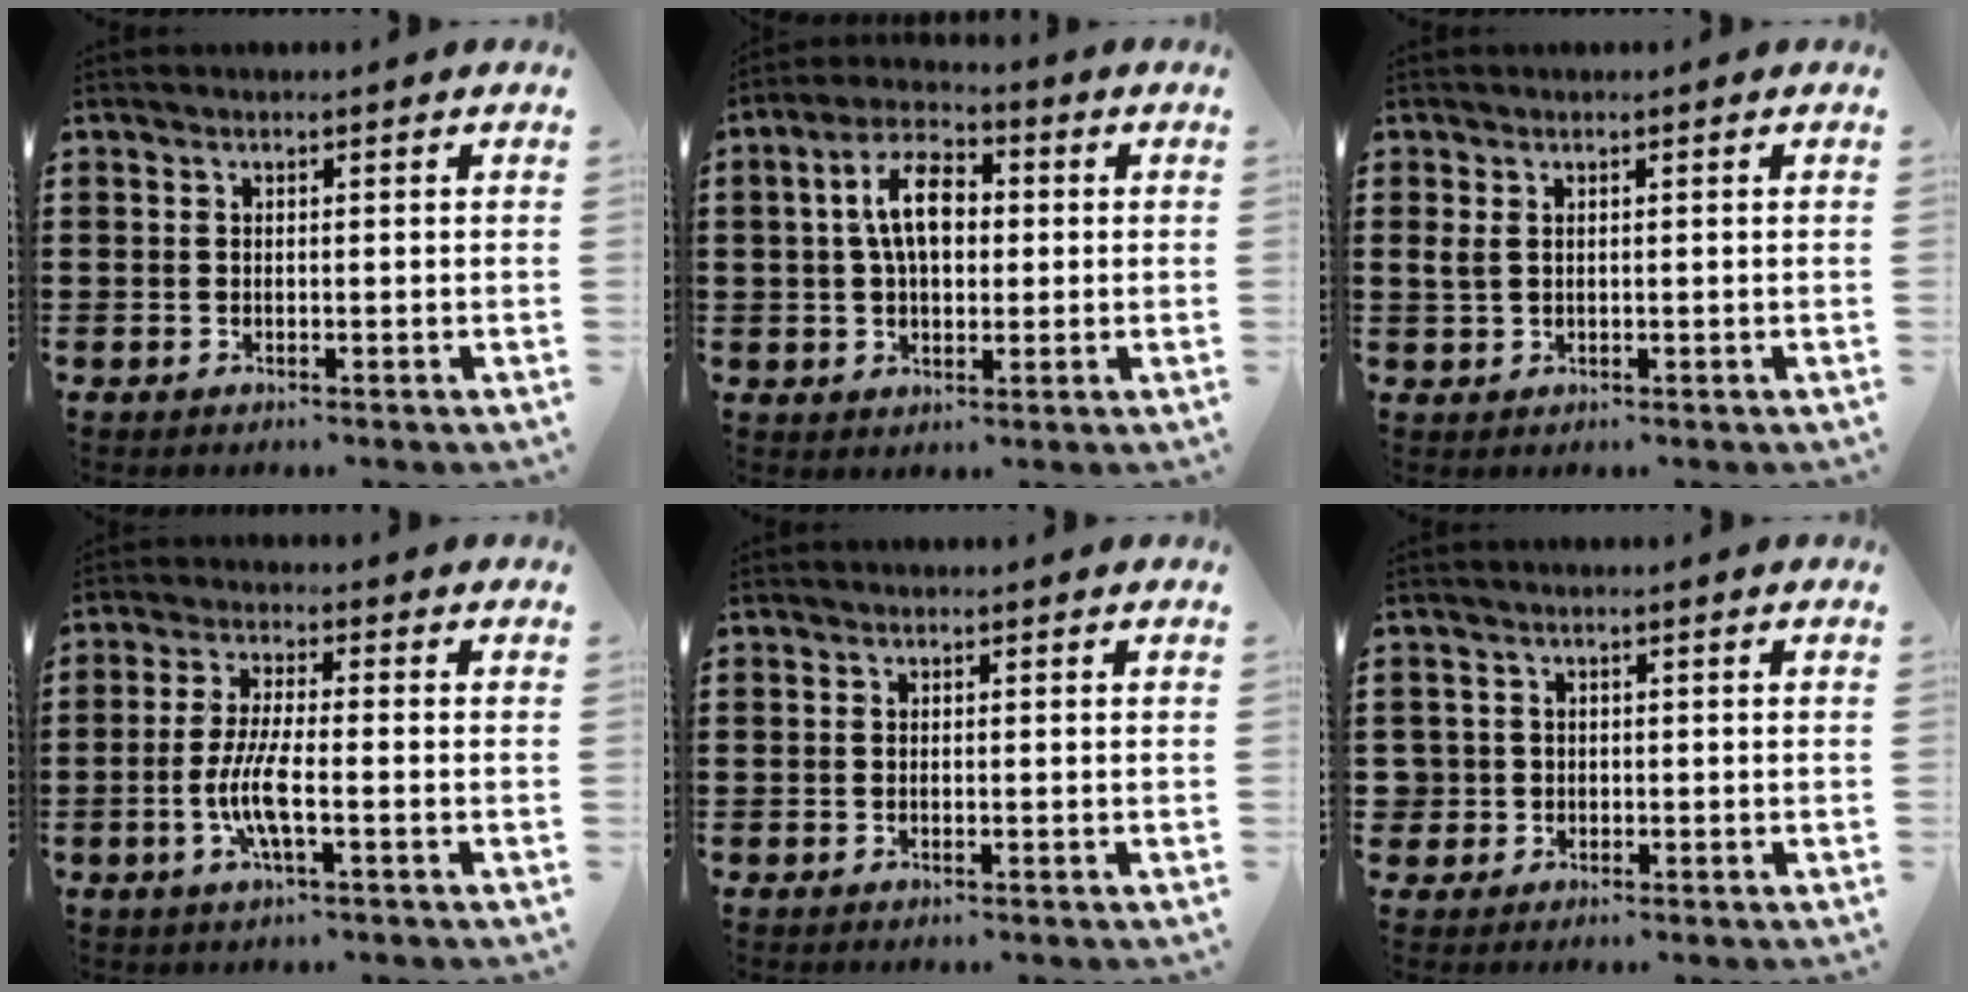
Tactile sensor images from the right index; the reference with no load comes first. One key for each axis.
{"total": 8.5, "fx": 1.1, "fy": 4.5, "fz": 7.1, "tx": -0.139, "ty": 0.014, "tz": 0.013}
{"total": 1.5, "fx": 0.5, "fy": 0.9, "fz": 1.0, "tx": -0.030, "ty": 0.003, "tz": 0.007}
{"total": 6.6, "fx": -2.0, "fy": 1.4, "fz": 6.2, "tx": -0.139, "ty": -0.013, "tz": -0.044}
{"total": 0.0}
{"total": 1.9, "fx": -0.4, "fy": 1.8, "fz": 0.1, "tx": -0.011, "ty": 0.007, "tz": -0.012}